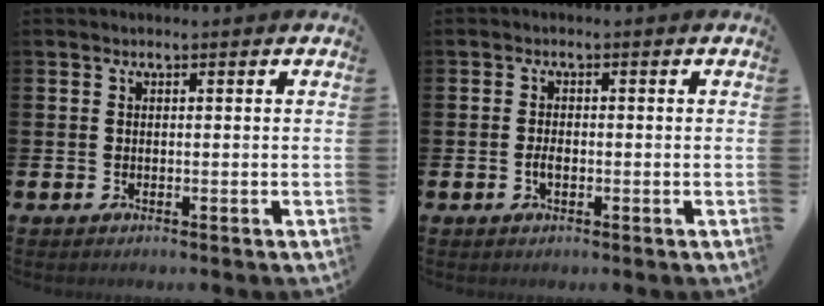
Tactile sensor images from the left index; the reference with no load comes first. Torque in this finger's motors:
{"motor_torque": [0.36, -0.03, 0.03, 0.02]}